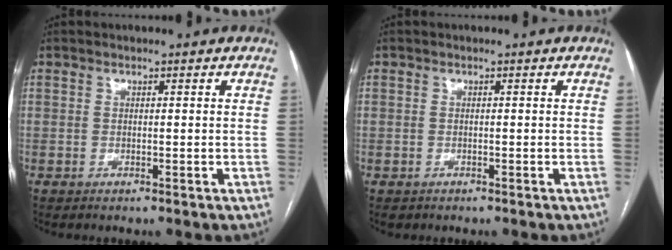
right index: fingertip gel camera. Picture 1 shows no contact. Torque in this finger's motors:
{"motor_torque": [-0.41, 0.09, -0.76, -0.21]}